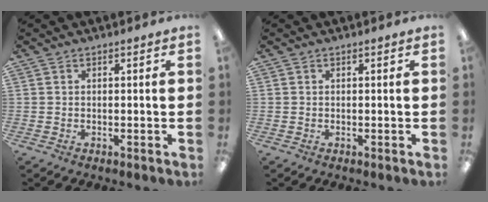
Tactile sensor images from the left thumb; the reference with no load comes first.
{"total": 0.0}